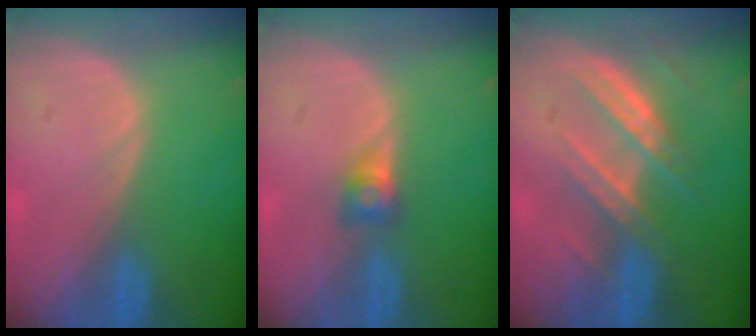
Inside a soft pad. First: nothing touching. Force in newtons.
{"total": 2.6, "press": 2.3, "slide": 1.0}
{"total": 7.2, "press": 6.8, "slide": 2.2}